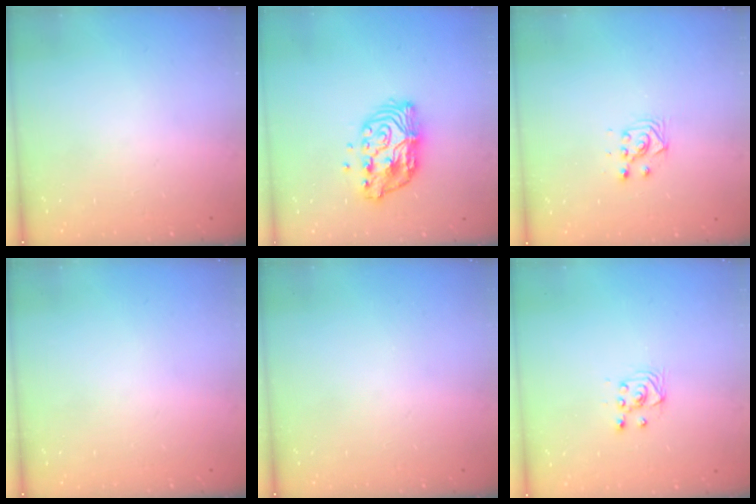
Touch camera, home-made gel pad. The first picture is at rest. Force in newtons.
{"total": 11.0, "press": 10.9, "slide": 0.9}
{"total": 3.5, "press": 3.4, "slide": 1.1}
{"total": 0.0}
{"total": 0.0}
{"total": 3.1, "press": 2.8, "slide": 1.3}